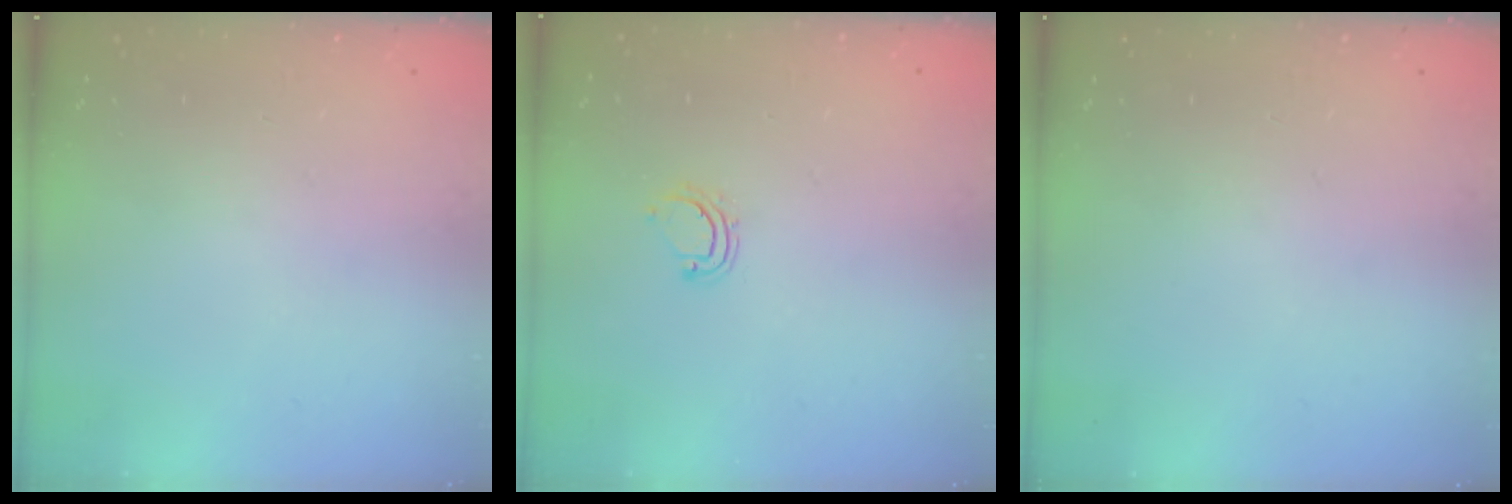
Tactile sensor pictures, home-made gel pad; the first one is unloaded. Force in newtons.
{"total": 4.2, "press": 4.2, "slide": 0.4}
{"total": 0.0}